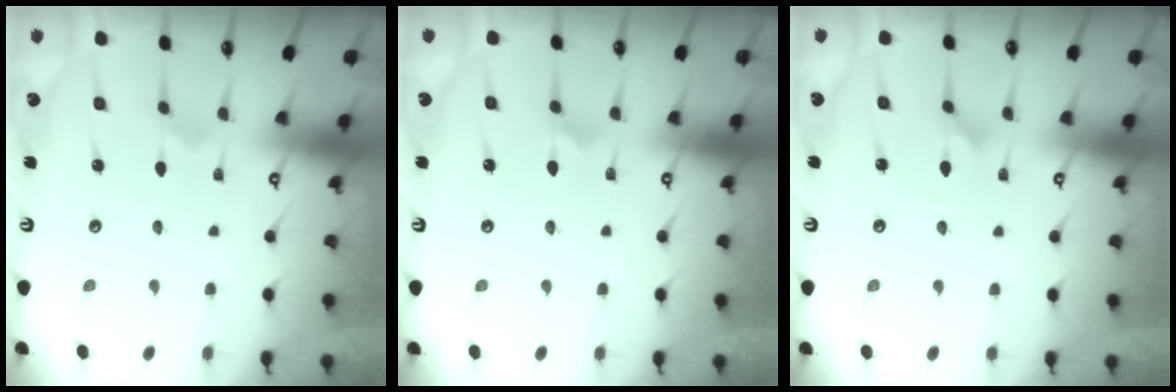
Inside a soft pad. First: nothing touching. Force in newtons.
{"total": 1.9, "press": 1.9, "slide": 0.2}
{"total": 1.5, "press": 1.5, "slide": 0.1}